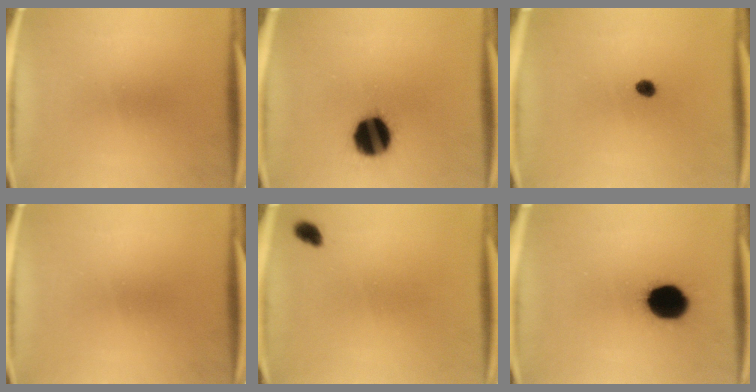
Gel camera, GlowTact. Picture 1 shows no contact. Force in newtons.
{"total": 15.0}
{"total": 2.1}
{"total": 0.0}
{"total": 1.8}
{"total": 14.5}